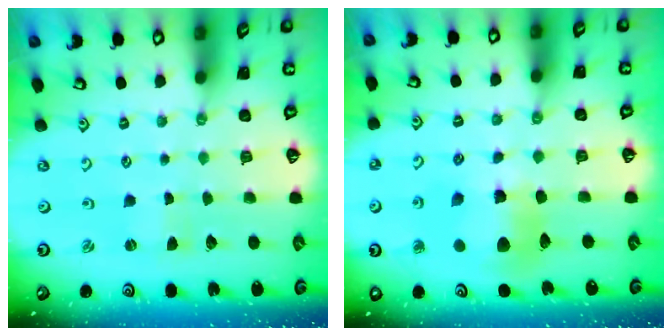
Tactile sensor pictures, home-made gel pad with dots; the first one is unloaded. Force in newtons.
{"total": 11.2, "press": 11.2, "slide": 1.4}